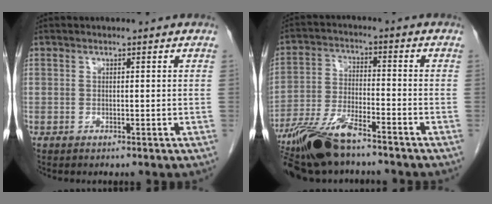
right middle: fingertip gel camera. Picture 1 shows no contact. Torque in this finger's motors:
{"motor_torque": [1.15, -0.99, 0.61, 0.15]}